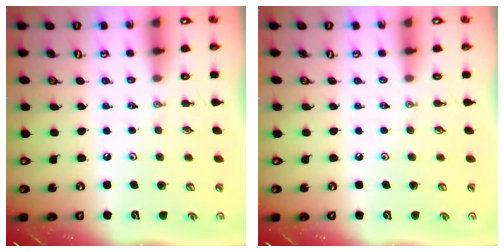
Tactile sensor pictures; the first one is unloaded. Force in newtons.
{"total": 0.0}